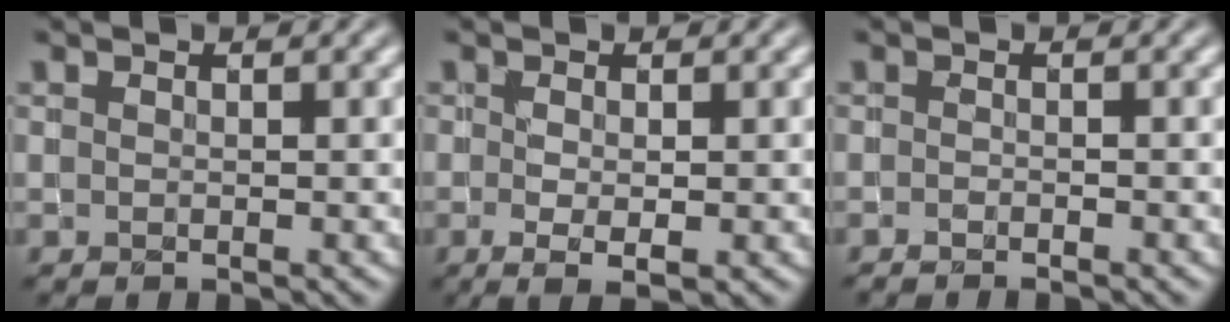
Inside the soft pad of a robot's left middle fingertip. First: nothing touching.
{"total": 2.3, "force": [-0.3, 0.8, 2.1], "torque": [-0.041, -0.011, -0.002]}
{"total": 0.8, "force": [-0.7, 0.1, 0.3], "torque": [-0.006, -0.003, -0.013]}